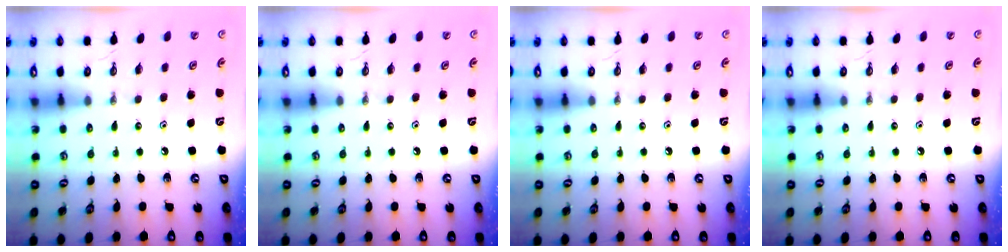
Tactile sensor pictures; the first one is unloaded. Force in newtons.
{"total": 0.0}
{"total": 0.0}
{"total": 0.0}